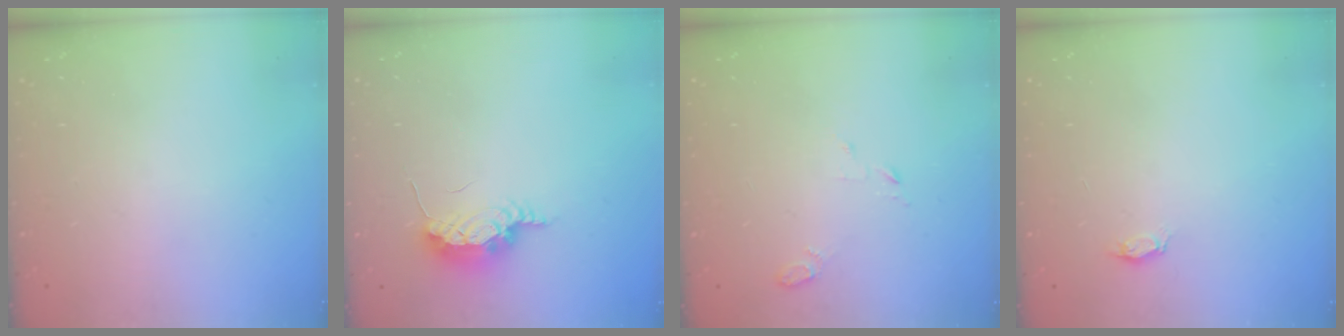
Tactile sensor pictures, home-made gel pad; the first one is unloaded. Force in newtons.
{"total": 9.2, "press": 8.2, "slide": 4.1}
{"total": 3.3, "press": 3.2, "slide": 0.7}
{"total": 3.0, "press": 2.9, "slide": 0.3}